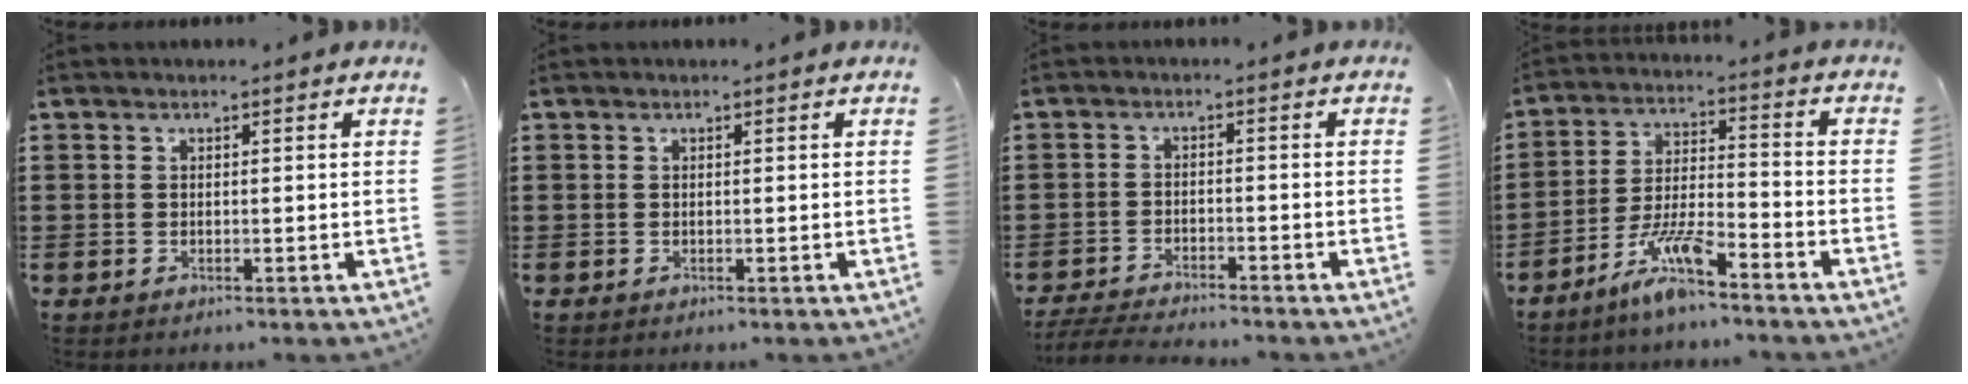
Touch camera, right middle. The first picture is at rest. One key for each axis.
{"total": 0.0}
{"total": 3.7, "fx": -3.6, "fy": 0.1, "fz": 0.9, "tx": -0.029, "ty": -0.008, "tz": -0.078}
{"total": 7.8, "fx": -6.1, "fy": 0.9, "fz": 4.8, "tx": -0.111, "ty": -0.009, "tz": -0.120}